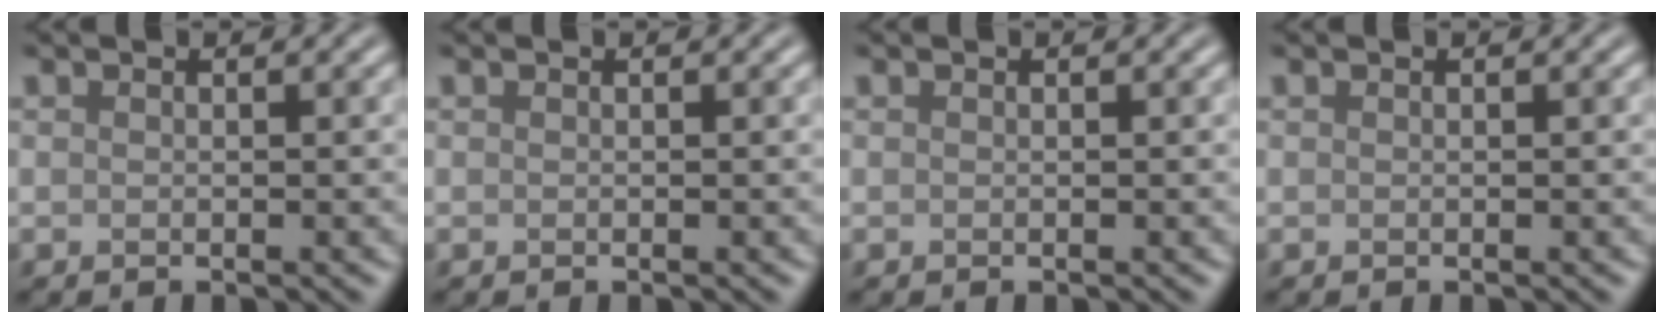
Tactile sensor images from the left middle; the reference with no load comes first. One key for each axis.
{"total": 0.0}
{"total": 0.0}
{"total": 0.0}